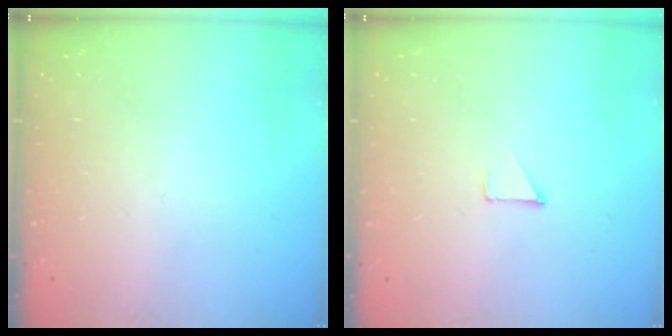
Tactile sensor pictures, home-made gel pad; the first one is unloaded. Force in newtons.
{"total": 2.9, "press": 2.8, "slide": 0.3}